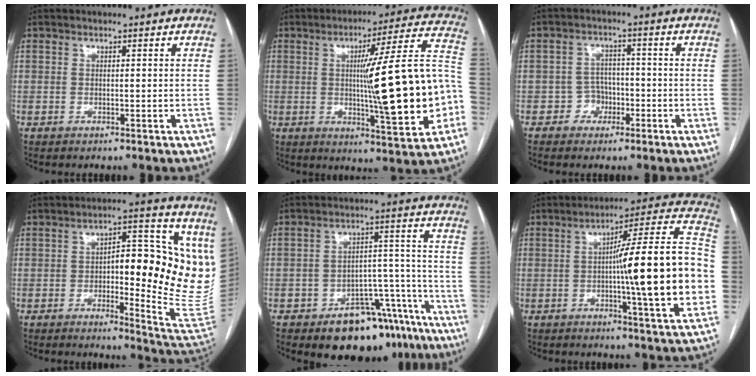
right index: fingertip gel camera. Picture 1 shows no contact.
{"total": 21.8, "force": [-2.2, 1.4, 21.6], "torque": [-0.259, 0.023, -0.027]}
{"total": 3.6, "force": [-1.5, 3.2, 0.6], "torque": [-0.002, 0.013, -0.027]}
{"total": 18.1, "force": [2.5, 4.9, 17.2], "torque": [-0.183, 0.013, 0.036]}
{"total": 14.4, "force": [-10.4, 7.2, 6.8], "torque": [-0.049, 0.059, -0.147]}
{"total": 21.3, "force": [-2.3, 0.8, 21.2], "torque": [-0.256, 0.023, -0.036]}